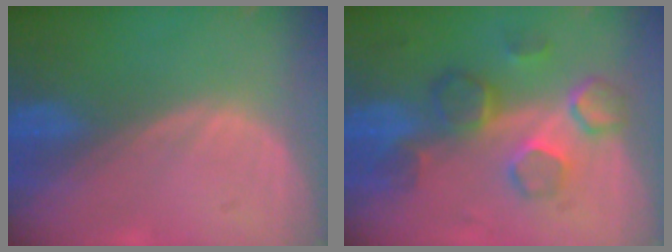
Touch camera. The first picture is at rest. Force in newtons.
{"total": 8.5, "press": 7.7, "slide": 3.5}